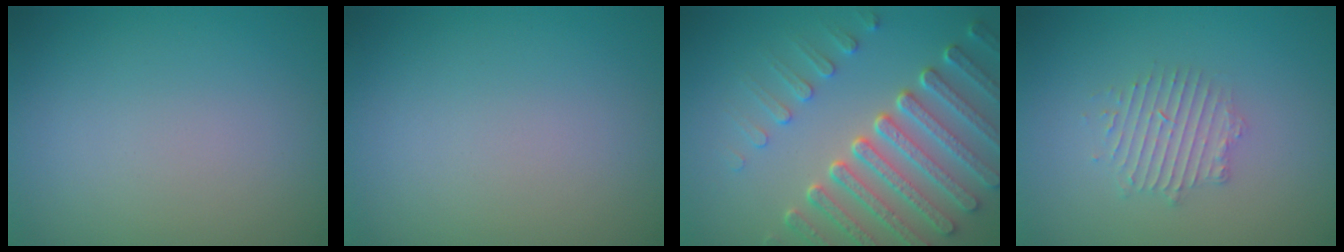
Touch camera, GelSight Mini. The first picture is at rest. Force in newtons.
{"total": 0.0}
{"total": 7.4, "press": 5.6, "slide": 4.9}
{"total": 2.4, "press": 2.4, "slide": 0.3}